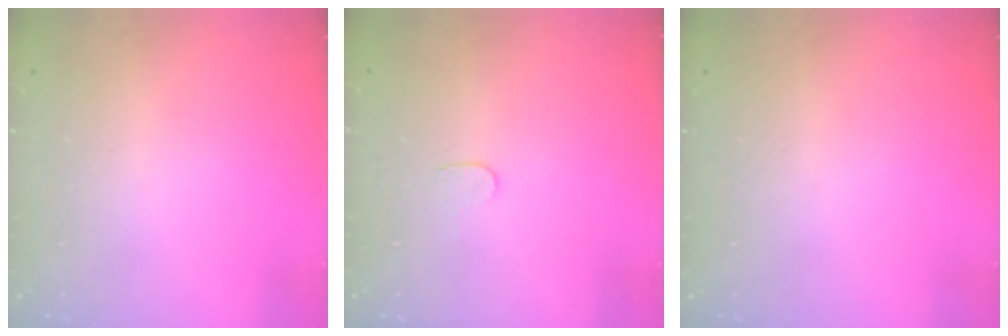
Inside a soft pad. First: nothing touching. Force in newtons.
{"total": 3.0, "press": 3.0, "slide": 0.3}
{"total": 0.0}